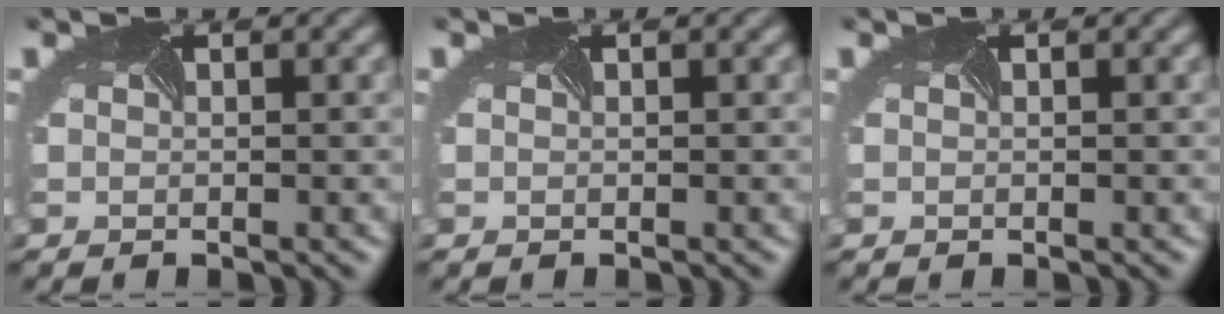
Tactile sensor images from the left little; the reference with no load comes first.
{"total": 0.0}
{"total": 0.0}